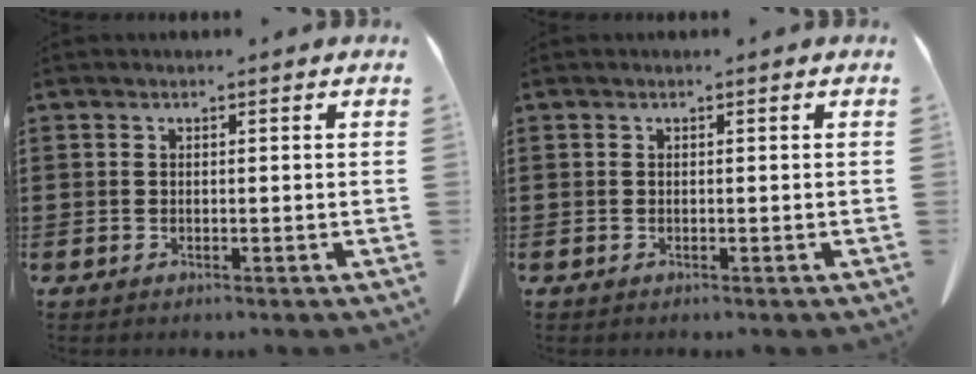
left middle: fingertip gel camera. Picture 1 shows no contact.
{"total": 0.0}